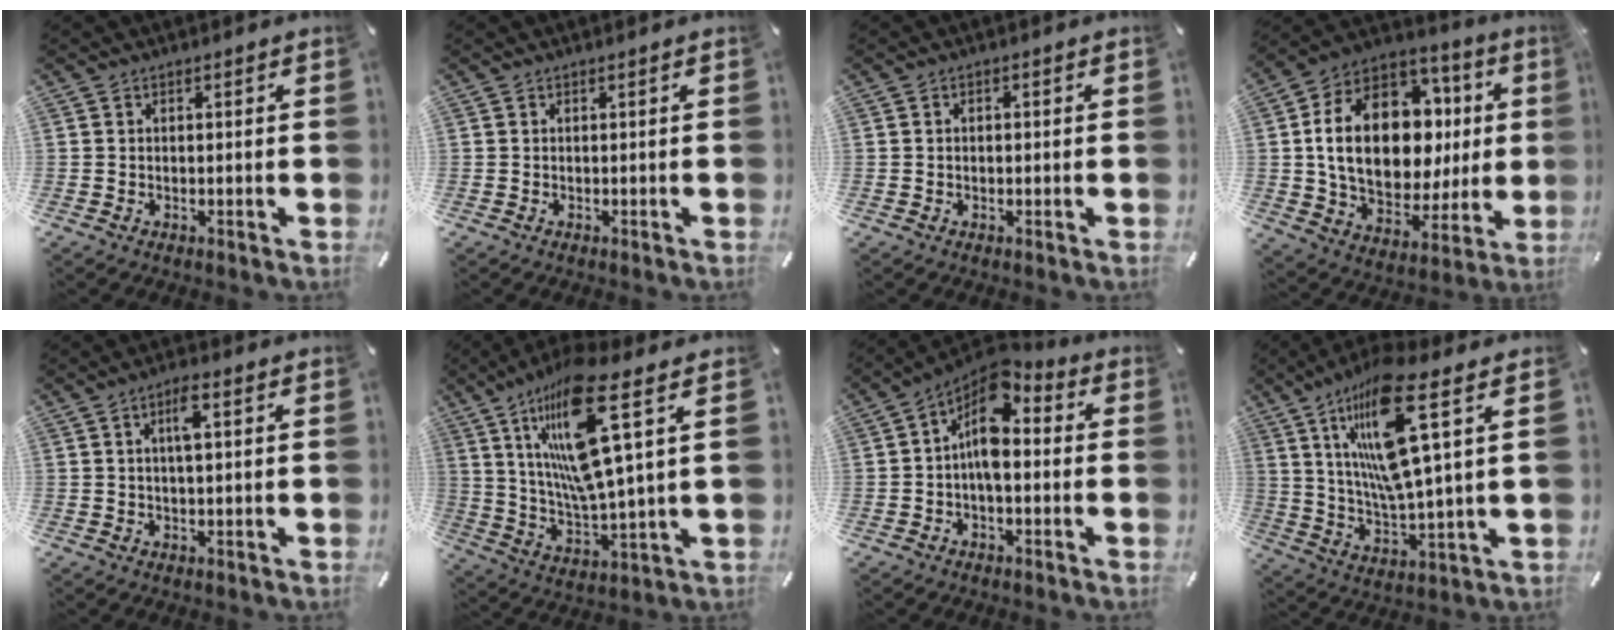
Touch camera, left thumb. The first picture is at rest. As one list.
[{"total": 0.0}, {"total": 1.2, "force": [-0.1, 0.9, 0.8], "torque": [-0.015, 0.005, -0.003]}, {"total": 23.6, "force": [2.9, 16.0, 17.1], "torque": [-0.308, -0.011, 0.060]}, {"total": 4.9, "force": [1.3, 1.3, 4.5], "torque": [-0.083, 0.004, 0.018]}, {"total": 20.0, "force": [9.2, 3.6, 17.5], "torque": [-0.360, -0.043, 0.132]}, {"total": 10.4, "force": [1.0, 5.8, 8.6], "torque": [-0.161, -0.024, 0.016]}, {"total": 19.0, "force": [8.5, 3.6, 16.6], "torque": [-0.345, -0.037, 0.121]}]